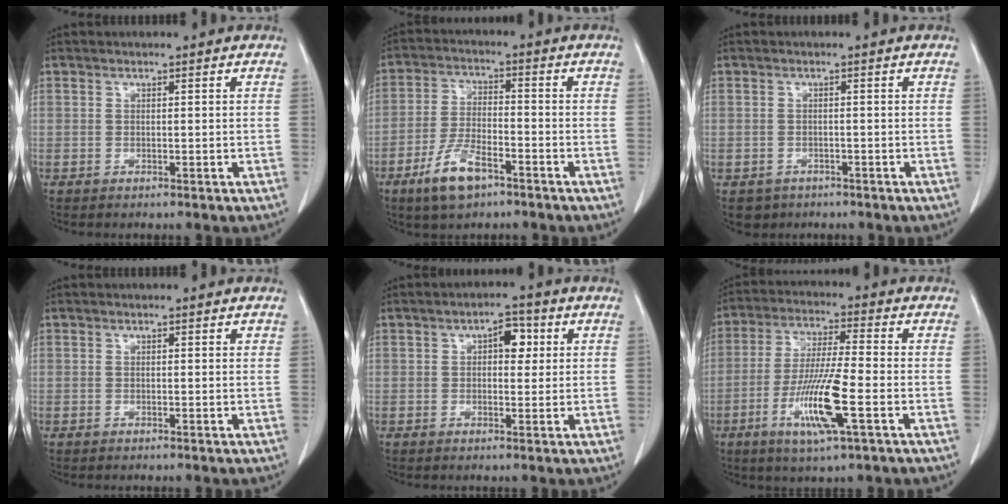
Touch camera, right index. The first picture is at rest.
{"total": 8.2, "force": [-5.0, 2.9, 5.8], "torque": [-0.123, -0.005, -0.092]}
{"total": 2.9, "force": [-1.9, 2.2, 0.3], "torque": [-0.005, 0.003, -0.027]}
{"total": 0.0}
{"total": 4.1, "force": [1.2, 2.1, 3.3], "torque": [-0.047, 0.013, 0.014]}
{"total": 11.7, "force": [-4.0, 0.5, 11.0], "torque": [-0.216, -0.018, -0.076]}